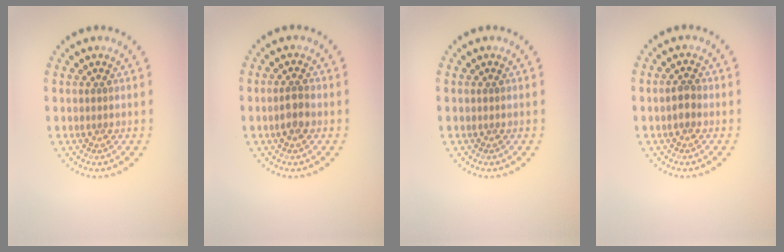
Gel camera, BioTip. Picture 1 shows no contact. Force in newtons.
{"total": 1.9, "press": 1.8, "slide": 0.3}
{"total": 0.0}
{"total": 1.4, "press": 1.4, "slide": 0.2}